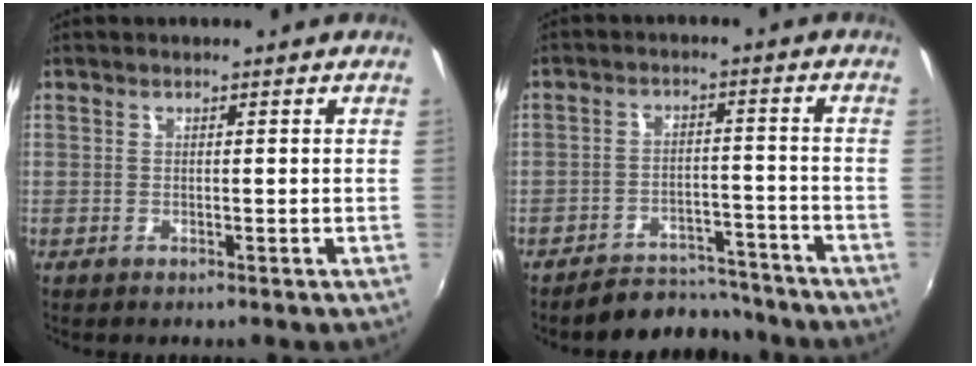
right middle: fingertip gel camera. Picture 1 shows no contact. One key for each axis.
{"total": 9.9, "fx": -9.1, "fy": 3.3, "fz": 1.8, "tx": -0.048, "ty": 0.019, "tz": -0.120}